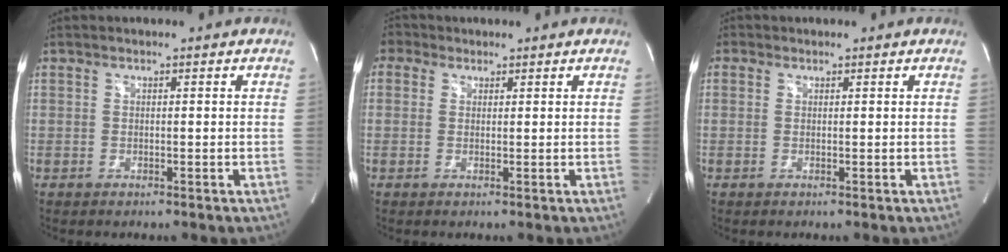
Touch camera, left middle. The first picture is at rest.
{"total": 3.0, "force": [1.5, 2.5, 0.8], "torque": [-0.019, 0.022, 0.027]}
{"total": 1.3, "force": [0.5, 1.1, 0.4], "torque": [-0.006, 0.006, 0.005]}